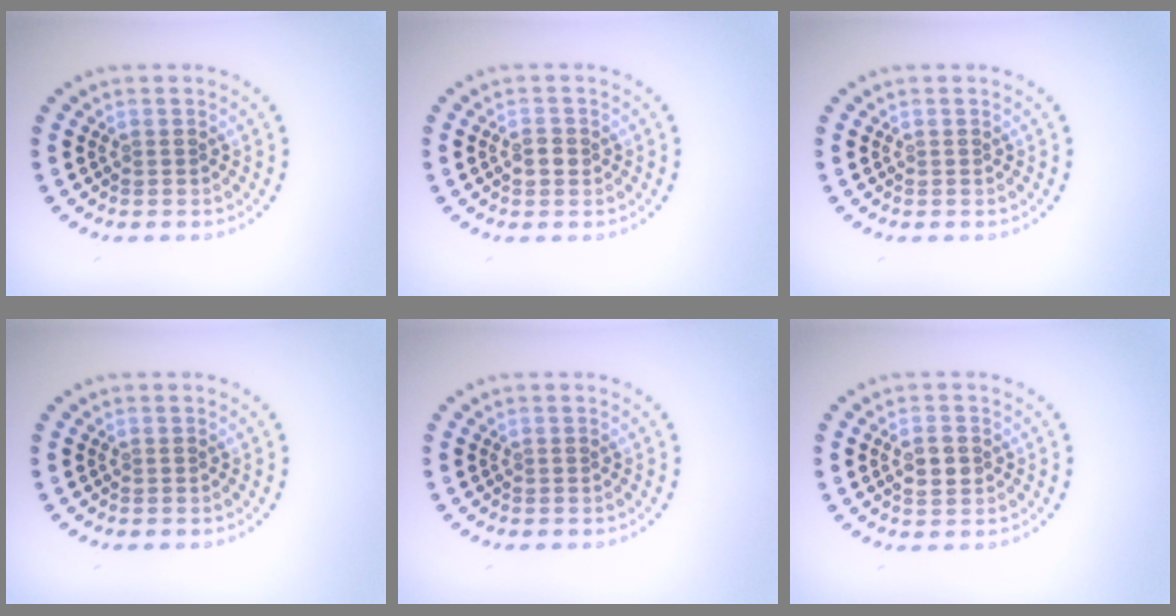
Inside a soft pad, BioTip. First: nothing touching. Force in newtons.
{"total": 1.3, "press": 1.3, "slide": 0.2}
{"total": 0.0}
{"total": 0.0}
{"total": 0.0}
{"total": 2.1, "press": 2.1, "slide": 0.1}